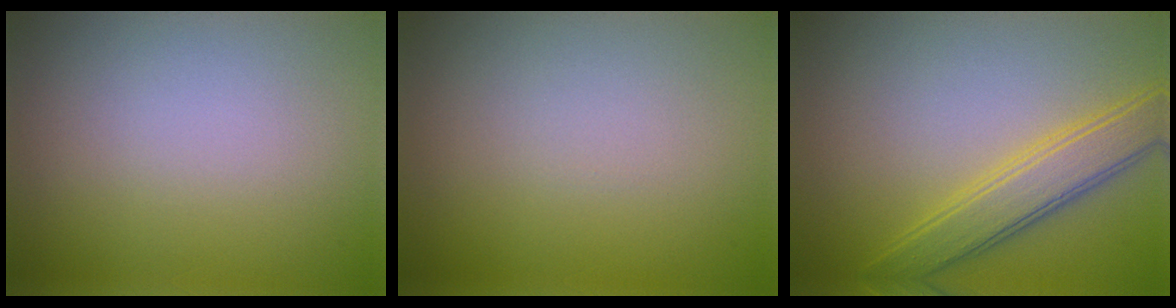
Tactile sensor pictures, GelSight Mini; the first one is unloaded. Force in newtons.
{"total": 0.0}
{"total": 4.0, "press": 4.0, "slide": 0.0}